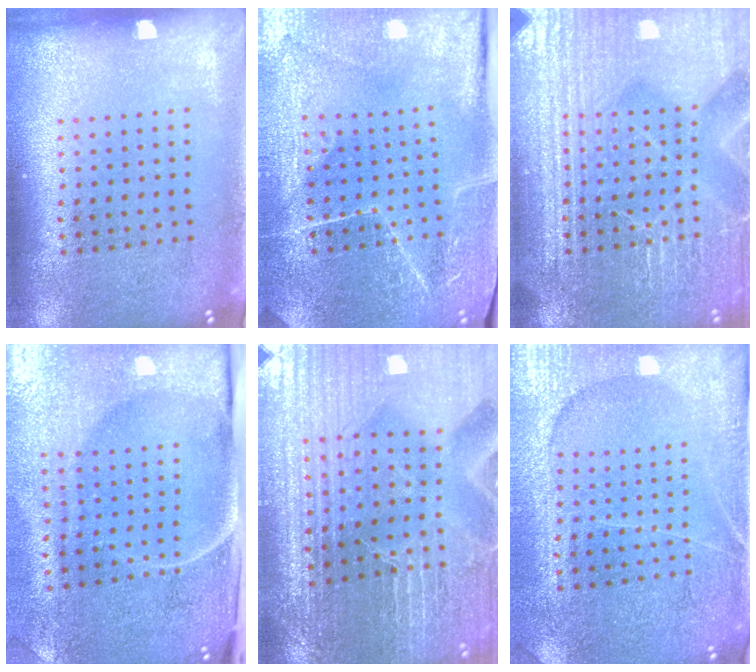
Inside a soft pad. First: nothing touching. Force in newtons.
{"total": 3.8, "press": 3.8, "slide": 0.2}
{"total": 7.6, "press": 7.5, "slide": 1.0}
{"total": 4.9, "press": 4.0, "slide": 3.0}
{"total": 4.4, "press": 4.3, "slide": 1.0}
{"total": 4.0, "press": 3.7, "slide": 1.6}